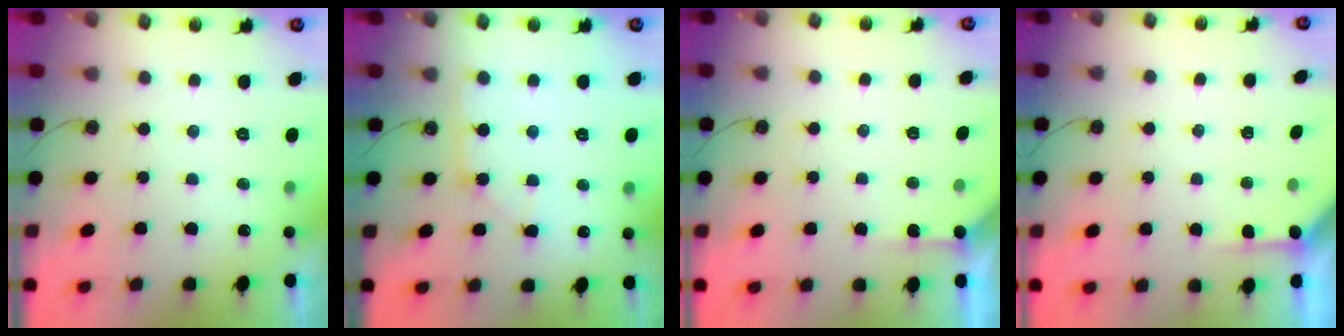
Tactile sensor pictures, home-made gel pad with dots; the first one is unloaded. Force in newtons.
{"total": 2.0, "press": 2.0, "slide": 0.3}
{"total": 3.0, "press": 3.0, "slide": 0.4}
{"total": 2.2, "press": 2.2, "slide": 0.3}